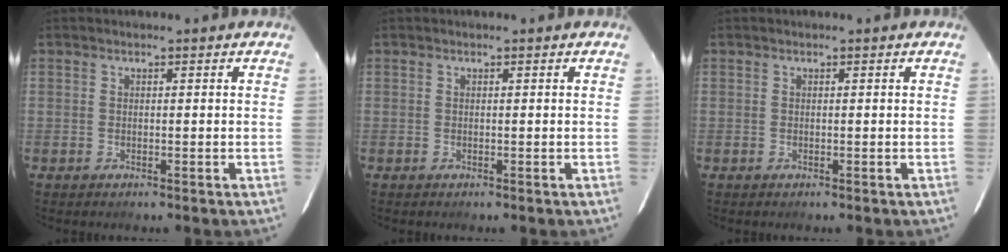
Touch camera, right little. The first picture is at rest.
{"total": 0.0}
{"total": 0.0}